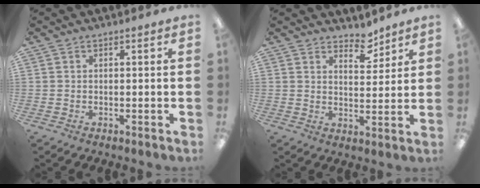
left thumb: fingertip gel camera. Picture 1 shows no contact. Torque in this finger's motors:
{"motor_torque": [0.19, 0.15, -0.14, -0.28, 0.03]}